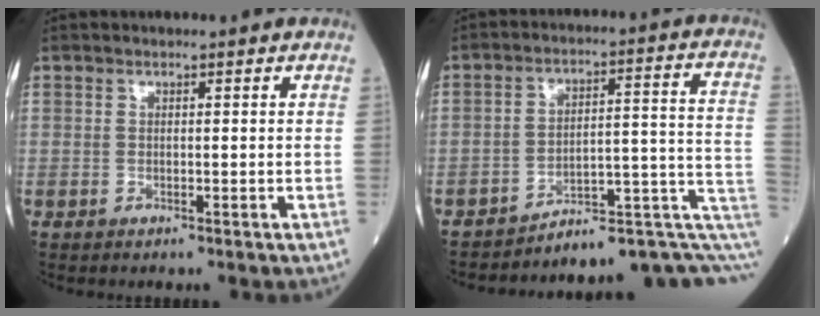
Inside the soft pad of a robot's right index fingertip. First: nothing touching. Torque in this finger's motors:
{"motor_torque": [-1.20, -0.94, -0.37, -0.21]}